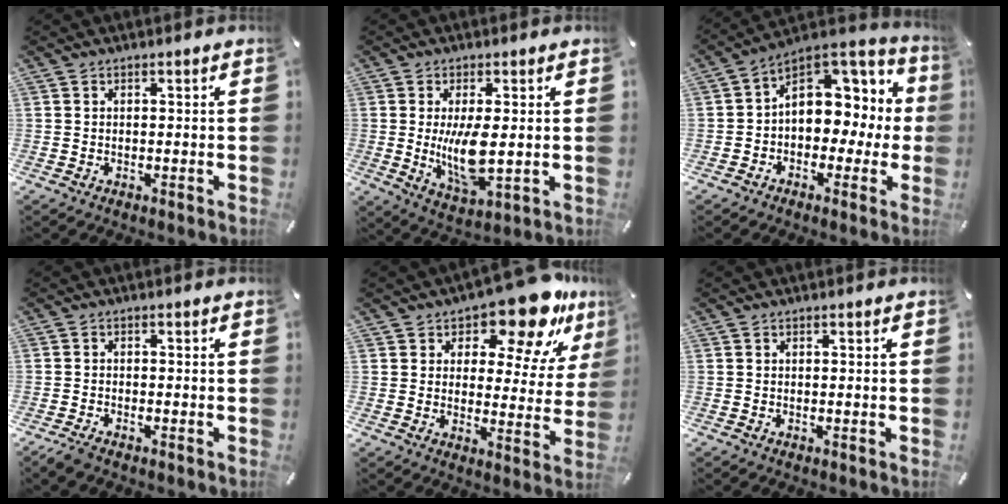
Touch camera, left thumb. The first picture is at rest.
{"total": 10.1, "force": [0.0, 4.0, 9.2], "torque": [-0.176, -0.026, -0.004]}
{"total": 10.7, "force": [3.2, 8.5, 5.6], "torque": [-0.067, -0.035, 0.060]}
{"total": 1.8, "force": [-1.5, 0.3, 0.8], "torque": [-0.020, 0.003, -0.031]}
{"total": 15.1, "force": [10.6, 6.1, 8.8], "torque": [-0.125, -0.073, 0.177]}
{"total": 0.0}